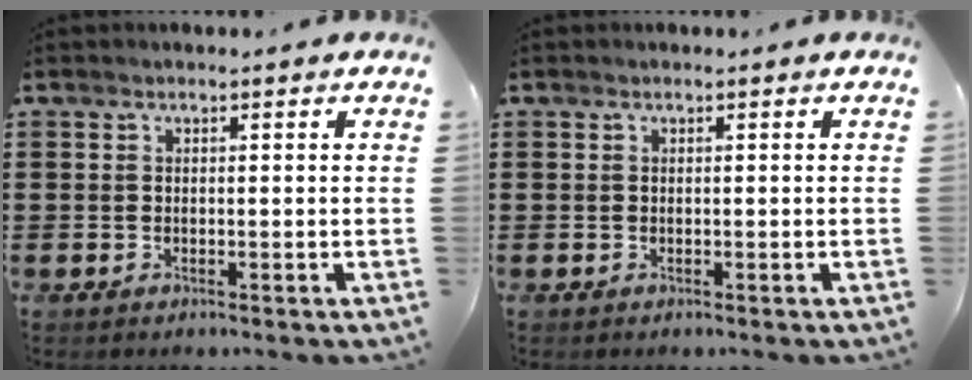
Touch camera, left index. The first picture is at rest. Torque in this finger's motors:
{"motor_torque": [-0.01, 0.00, 0.00, 0.00]}